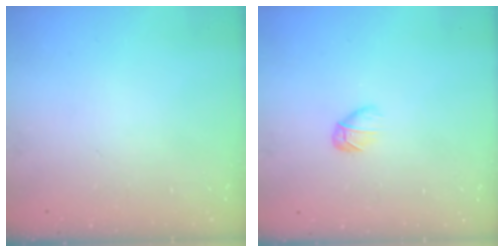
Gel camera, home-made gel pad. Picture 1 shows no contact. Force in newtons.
{"total": 2.8, "press": 2.7, "slide": 0.9}